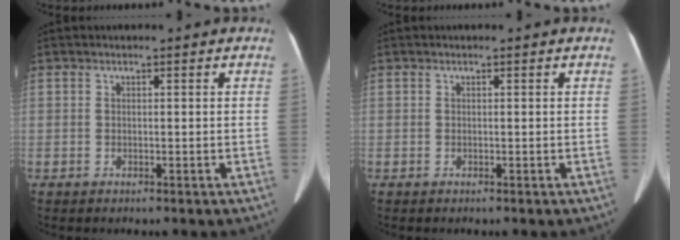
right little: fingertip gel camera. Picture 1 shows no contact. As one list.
[{"total": 0.0}]